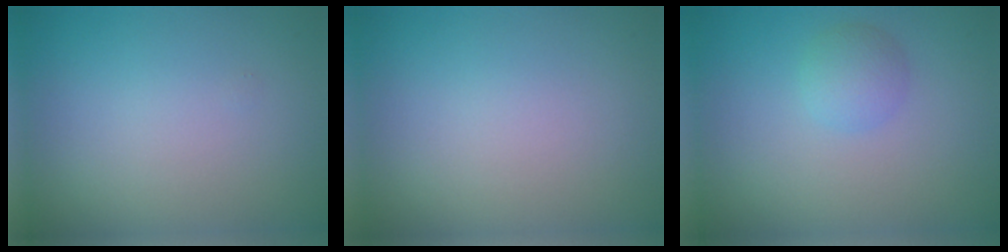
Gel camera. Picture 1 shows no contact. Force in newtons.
{"total": 0.0}
{"total": 1.9, "press": 1.9, "slide": 0.1}